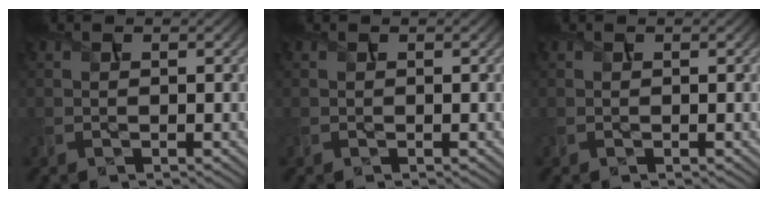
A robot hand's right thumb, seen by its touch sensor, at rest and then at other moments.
{"total": 0.0}
{"total": 0.0}